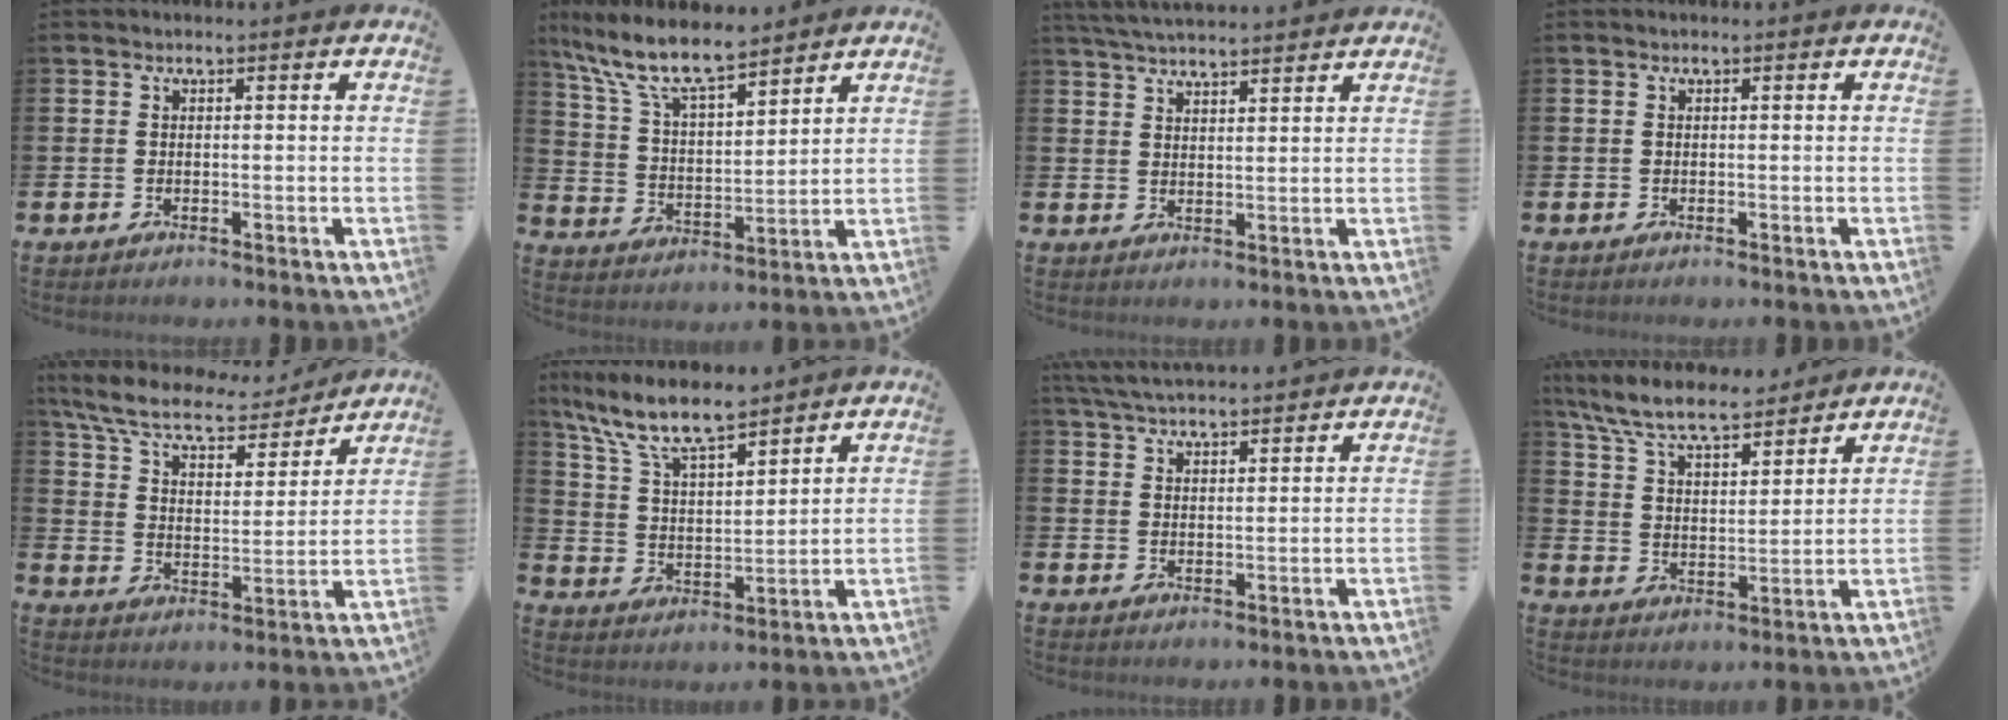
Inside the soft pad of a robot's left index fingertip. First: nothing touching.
{"total": 10.0, "force": [8.8, 2.2, 4.3], "torque": [-0.118, -0.044, 0.156]}
{"total": 4.2, "force": [4.1, 0.0, 0.8], "torque": [-0.022, -0.019, 0.075]}
{"total": 0.0}
{"total": 8.6, "force": [7.7, 2.1, 3.2], "torque": [-0.091, -0.054, 0.130]}
{"total": 9.5, "force": [8.2, 2.1, 4.2], "torque": [-0.112, -0.041, 0.147]}
{"total": 4.7, "force": [4.6, 0.3, 1.1], "torque": [-0.036, -0.018, 0.085]}
{"total": 8.4, "force": [7.6, 1.6, 3.1], "torque": [-0.089, -0.042, 0.135]}